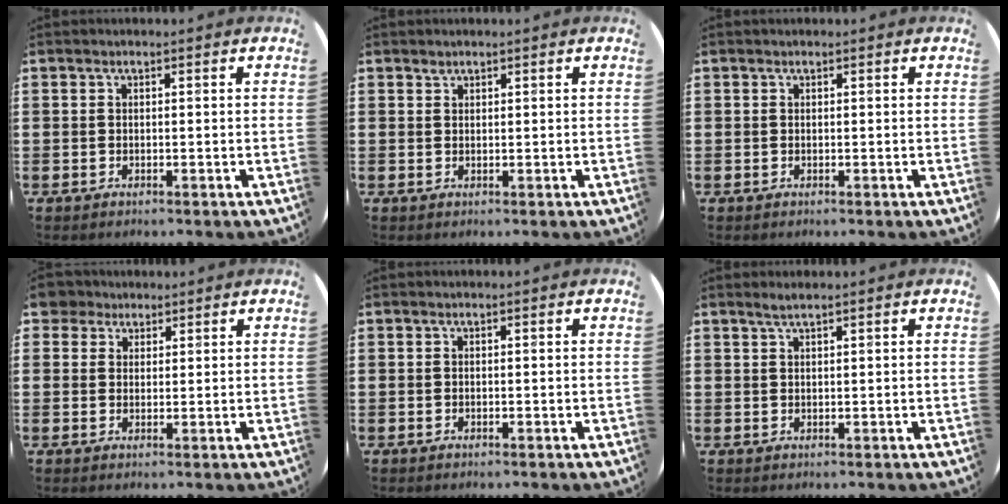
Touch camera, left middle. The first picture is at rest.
{"total": 0.7, "force": [0.7, 0.2, -0.1], "torque": [0.000, 0.002, 0.014]}
{"total": 0.0}
{"total": 3.5, "force": [2.7, 2.2, 0.4], "torque": [-0.013, 0.006, 0.052]}
{"total": 0.0}
{"total": 1.5, "force": [1.2, 0.0, 0.8], "torque": [-0.017, 0.002, 0.022]}